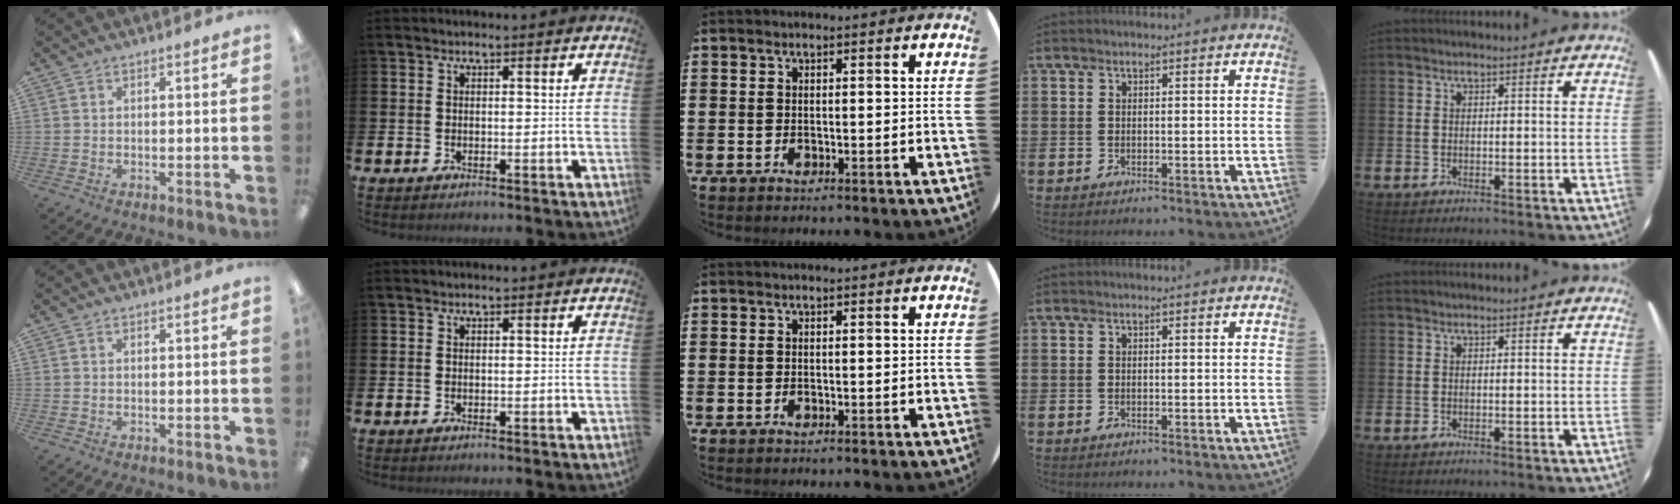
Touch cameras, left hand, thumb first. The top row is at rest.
{}